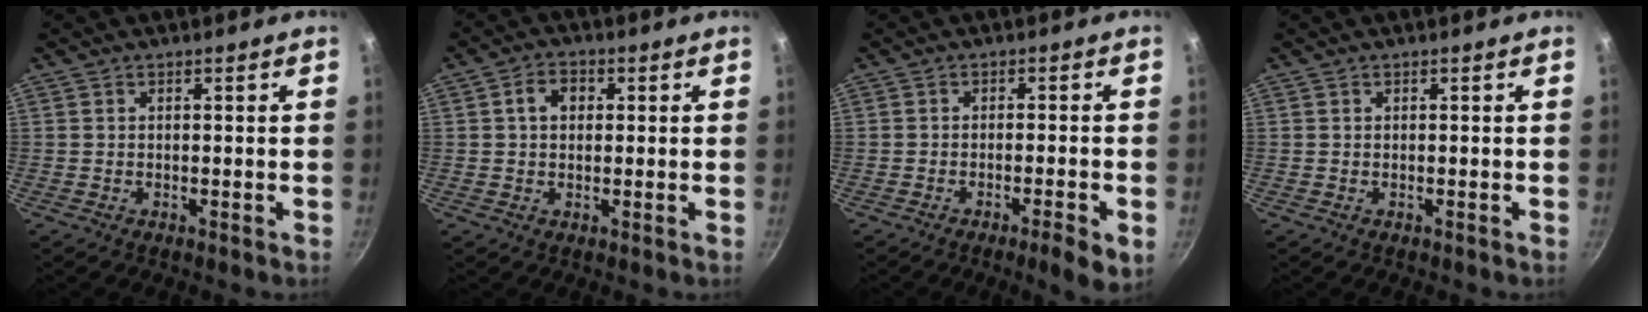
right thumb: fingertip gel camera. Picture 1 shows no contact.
{"total": 4.4, "force": [0.8, 3.3, 2.8], "torque": [-0.031, 0.008, 0.007]}
{"total": 5.7, "force": [-2.6, 1.0, 5.0], "torque": [-0.074, 0.009, -0.033]}
{"total": 0.0}